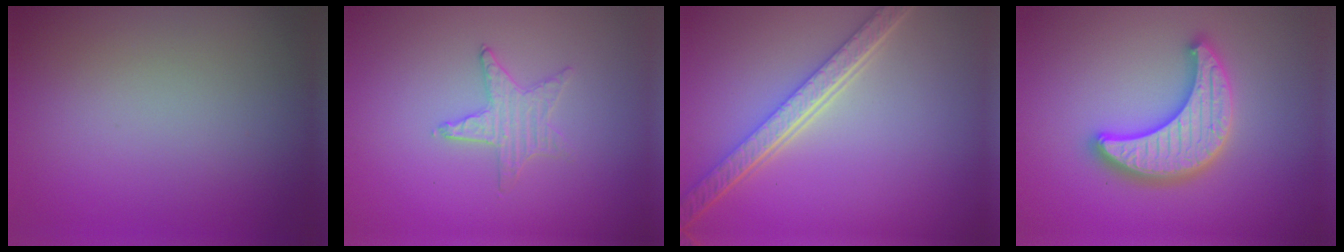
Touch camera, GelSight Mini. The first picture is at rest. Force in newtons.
{"total": 1.2, "press": 1.2, "slide": 0.1}
{"total": 5.4, "press": 4.0, "slide": 3.6}
{"total": 5.4, "press": 5.3, "slide": 1.0}